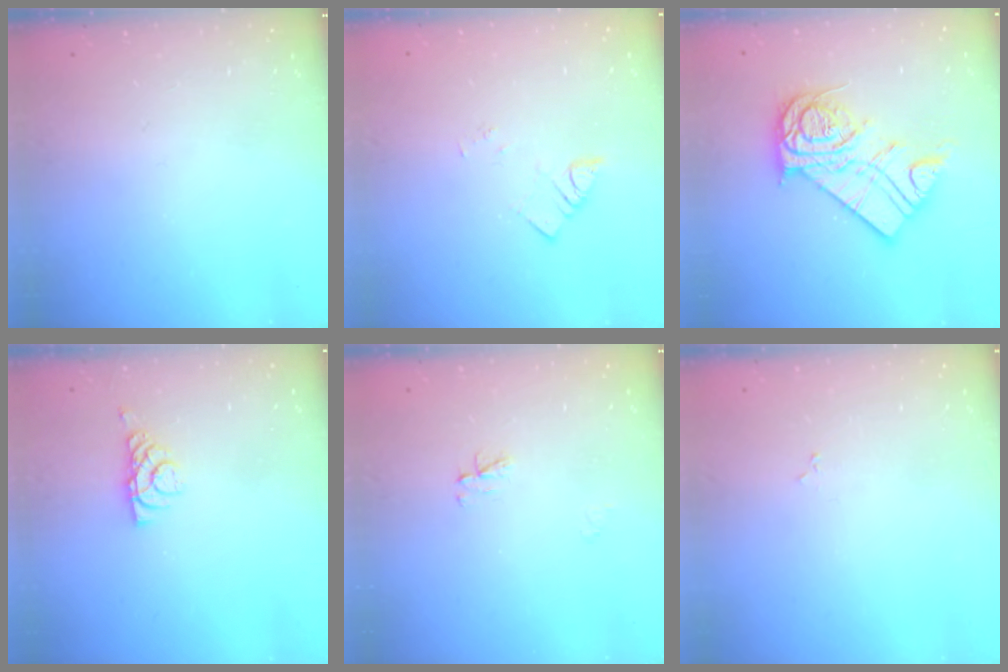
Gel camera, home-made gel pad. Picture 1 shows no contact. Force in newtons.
{"total": 2.2, "press": 2.2, "slide": 0.2}
{"total": 16.1, "press": 16.1, "slide": 1.4}
{"total": 6.0, "press": 6.0, "slide": 0.8}
{"total": 3.0, "press": 3.0, "slide": 0.4}
{"total": 1.9, "press": 1.9, "slide": 0.3}